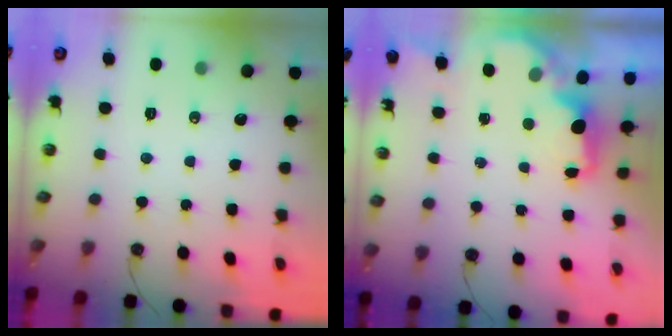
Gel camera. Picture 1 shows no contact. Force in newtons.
{"total": 2.5, "press": 2.3, "slide": 0.8}